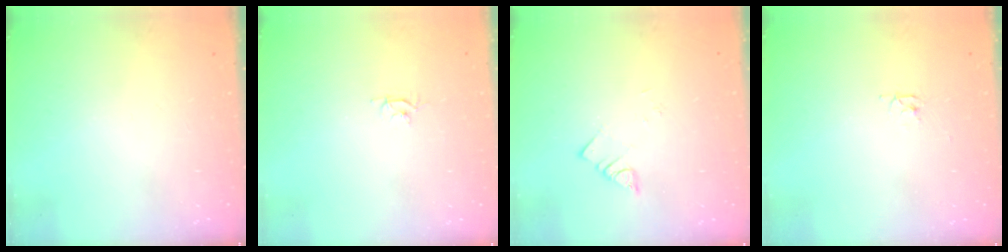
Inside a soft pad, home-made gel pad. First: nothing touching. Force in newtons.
{"total": 2.6, "press": 2.6, "slide": 0.3}
{"total": 1.9, "press": 1.9, "slide": 0.2}
{"total": 2.4, "press": 2.4, "slide": 0.3}